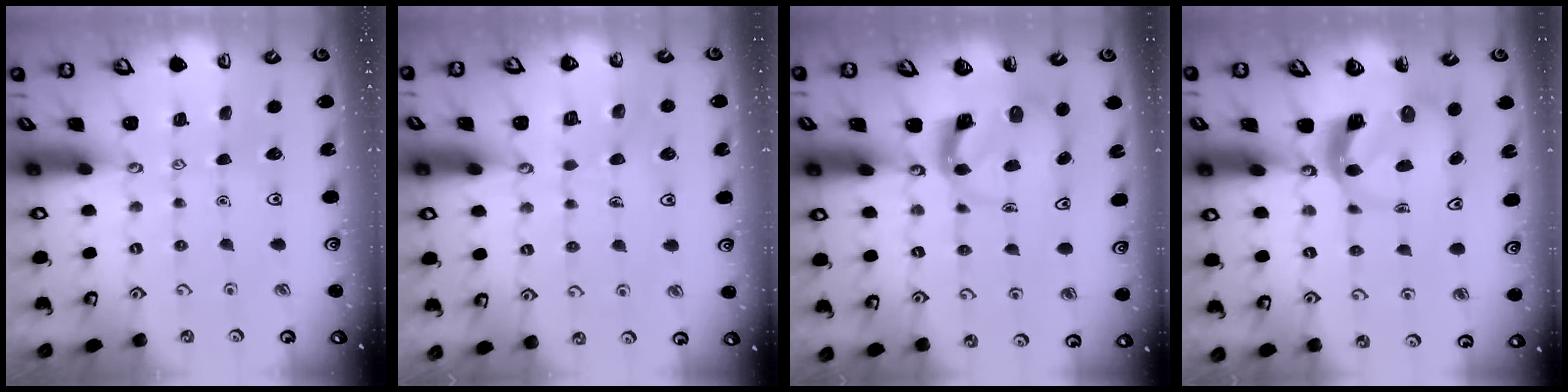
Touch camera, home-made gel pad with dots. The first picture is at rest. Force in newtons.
{"total": 5.8, "press": 5.8, "slide": 0.5}
{"total": 3.8, "press": 3.7, "slide": 0.5}
{"total": 5.6, "press": 5.5, "slide": 0.6}